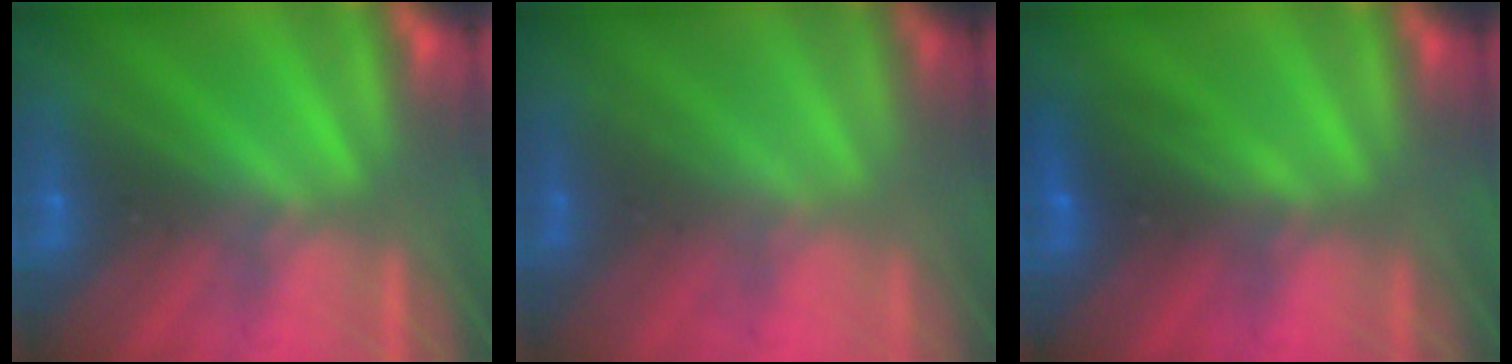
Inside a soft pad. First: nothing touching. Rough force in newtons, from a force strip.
{"total": 1.7}
{"total": 2.7}